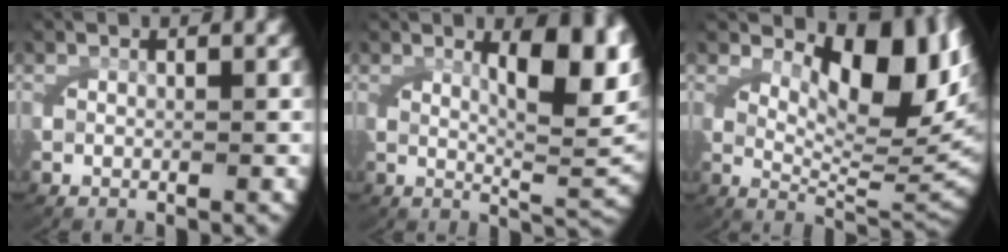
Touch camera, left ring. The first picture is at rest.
{"total": 7.7, "force": [2.9, 2.1, 6.8], "torque": [-0.085, 0.001, 0.044]}
{"total": 10.4, "force": [3.9, 4.3, 8.6], "torque": [-0.106, -0.002, 0.063]}